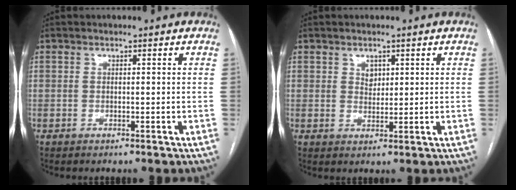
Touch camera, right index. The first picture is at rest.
{"total": 2.4, "force": [1.0, 1.9, 1.2], "torque": [-0.018, 0.003, 0.020]}